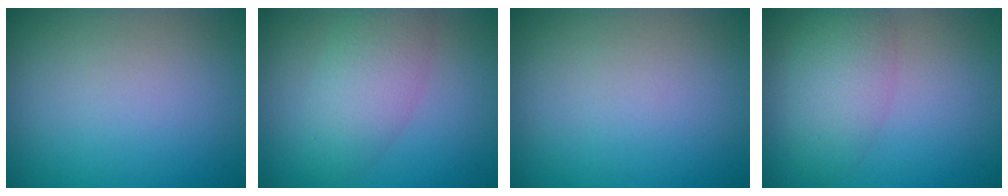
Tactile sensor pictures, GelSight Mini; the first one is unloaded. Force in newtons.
{"total": 3.9, "press": 3.9, "slide": 0.1}
{"total": 0.0}
{"total": 3.9, "press": 3.9, "slide": 0.1}